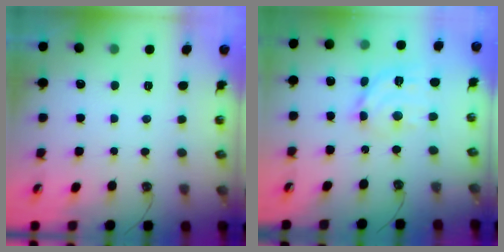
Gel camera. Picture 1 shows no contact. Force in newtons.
{"total": 13.0, "press": 12.9, "slide": 1.1}